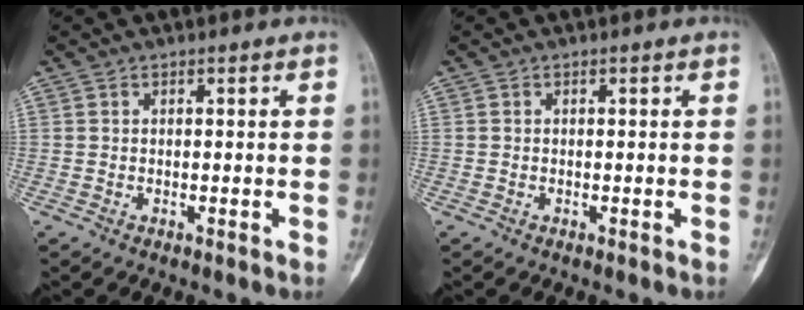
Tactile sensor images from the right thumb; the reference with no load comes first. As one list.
[{"total": 0.0}]